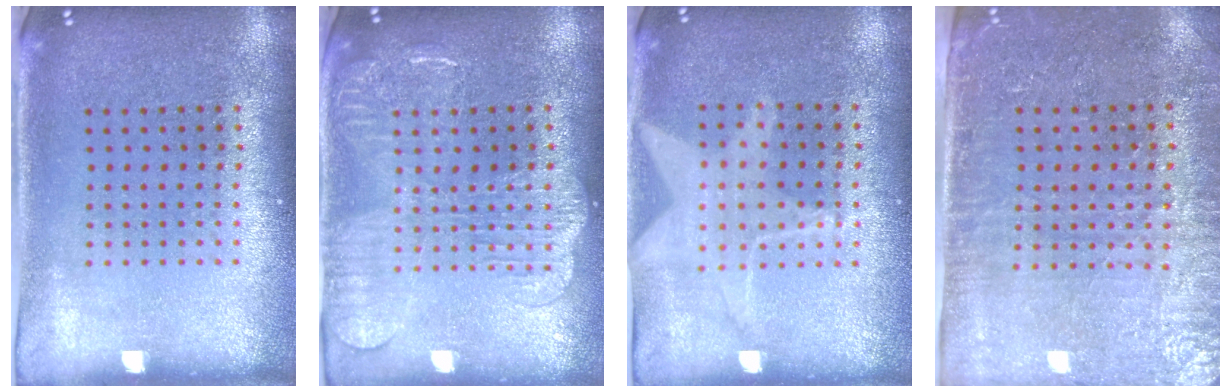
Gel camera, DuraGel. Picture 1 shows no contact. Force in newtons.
{"total": 2.0, "press": 2.0, "slide": 0.4}
{"total": 1.4, "press": 1.4, "slide": 0.4}
{"total": 3.4, "press": 3.1, "slide": 1.4}